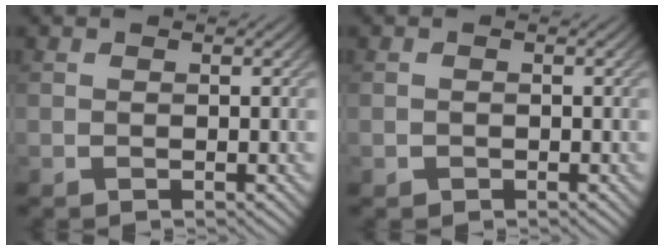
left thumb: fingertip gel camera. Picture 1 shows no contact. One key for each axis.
{"total": 0.6, "fx": -0.3, "fy": 0.5, "fz": -0.1, "tx": 0.001, "ty": -0.004, "tz": -0.007}